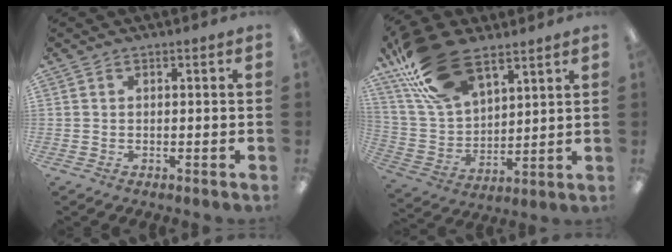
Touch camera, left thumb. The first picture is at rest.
{"total": 21.2, "force": [13.5, 10.8, 12.3], "torque": [-0.263, -0.051, 0.248]}